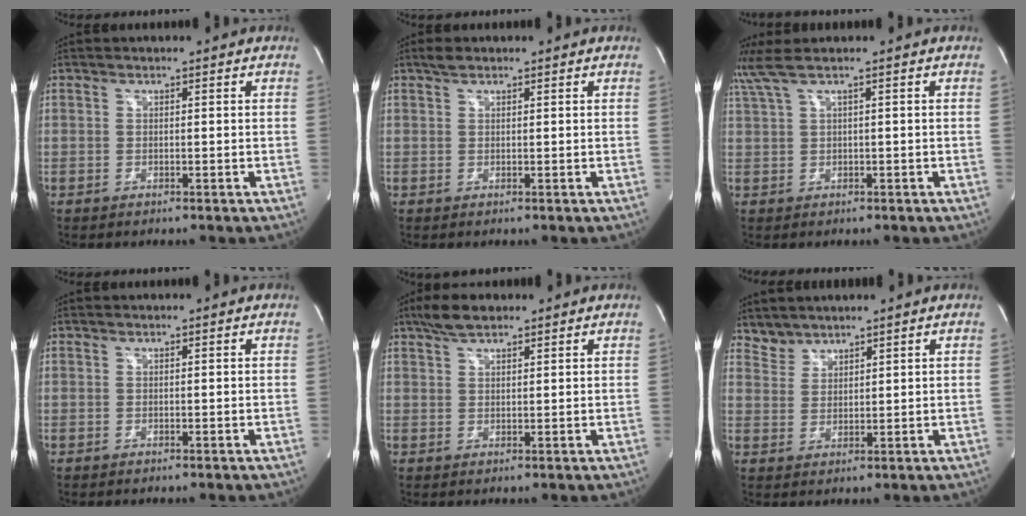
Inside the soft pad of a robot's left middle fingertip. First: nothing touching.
{"total": 1.2, "force": [0.9, 0.4, 0.6], "torque": [-0.016, 0.008, 0.018]}
{"total": 3.2, "force": [2.0, -0.7, 2.3], "torque": [-0.070, 0.028, 0.053]}
{"total": 0.0}
{"total": 4.2, "force": [3.2, 1.3, 2.3], "torque": [-0.057, 0.009, 0.061]}
{"total": 3.0, "force": [2.8, 1.0, -0.4], "torque": [0.009, 0.012, 0.057]}